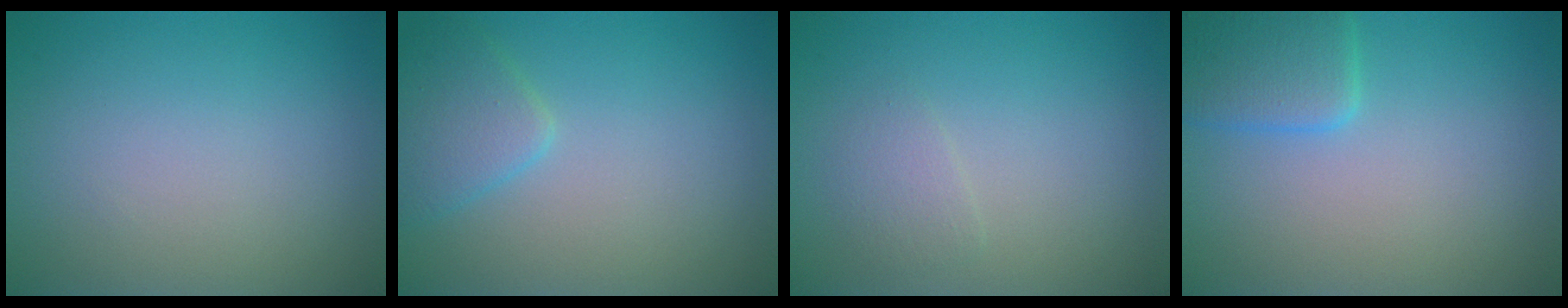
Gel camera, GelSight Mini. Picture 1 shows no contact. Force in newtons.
{"total": 2.7, "press": 2.7, "slide": 0.1}
{"total": 1.3, "press": 1.2, "slide": 0.0}
{"total": 3.5, "press": 3.5, "slide": 0.2}